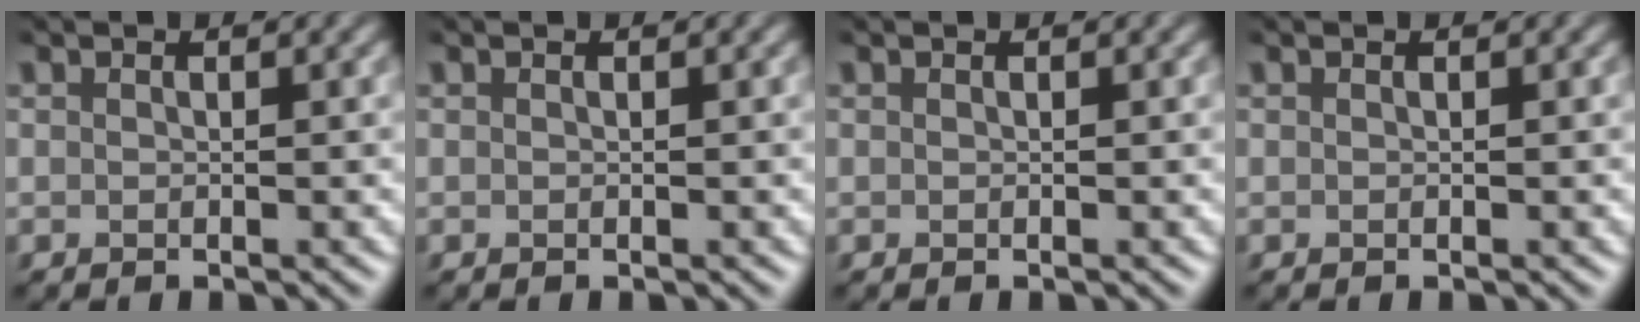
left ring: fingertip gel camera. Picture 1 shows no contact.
{"total": 0.0}
{"total": 0.0}
{"total": 0.0}